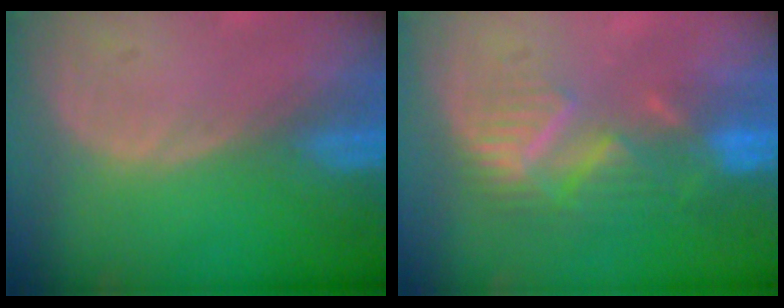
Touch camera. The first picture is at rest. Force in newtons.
{"total": 8.9, "press": 7.8, "slide": 4.5}